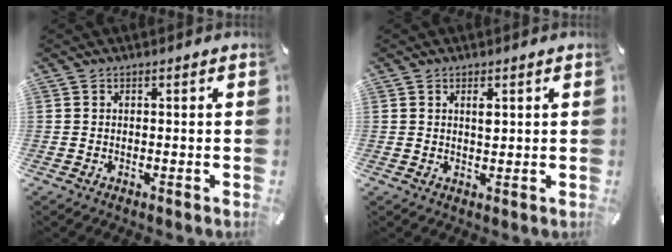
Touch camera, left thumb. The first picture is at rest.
{"total": 1.9, "force": [0.8, 0.8, 1.5], "torque": [-0.024, -0.002, 0.012]}